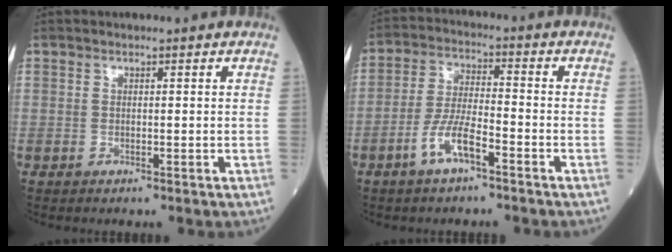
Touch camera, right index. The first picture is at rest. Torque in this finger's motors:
{"motor_torque": [0.24, -0.17, 0.16, 0.09]}